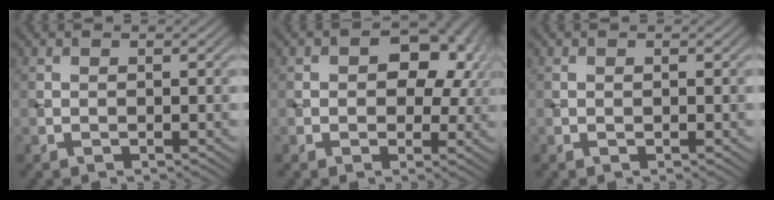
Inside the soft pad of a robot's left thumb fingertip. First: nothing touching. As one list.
[{"total": 8.3, "force": [1.7, 5.6, 6.0], "torque": [-0.067, 0.003, 0.016]}, {"total": 0.0}]